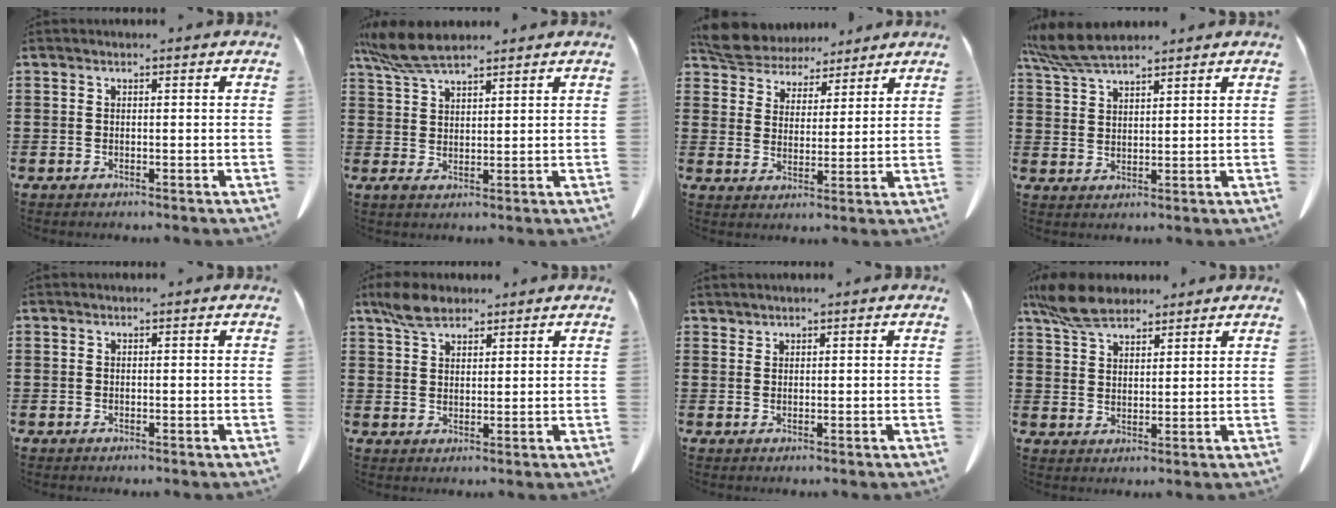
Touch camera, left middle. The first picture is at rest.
{"total": 7.3, "force": [5.4, 1.8, 4.5], "torque": [-0.105, -0.011, 0.103]}
{"total": 6.4, "force": [6.0, 2.2, 0.5], "torque": [-0.044, -0.028, 0.111]}
{"total": 6.1, "force": [5.2, 1.3, 3.0], "torque": [-0.073, -0.008, 0.099]}
{"total": 0.0}
{"total": 5.0, "force": [3.7, 2.4, 2.2], "torque": [-0.056, 0.006, 0.071]}
{"total": 0.9, "force": [0.9, 0.2, 0.0], "torque": [-0.003, -0.002, 0.019]}
{"total": 7.3, "force": [5.8, 3.0, 3.3], "torque": [-0.084, -0.004, 0.111]}